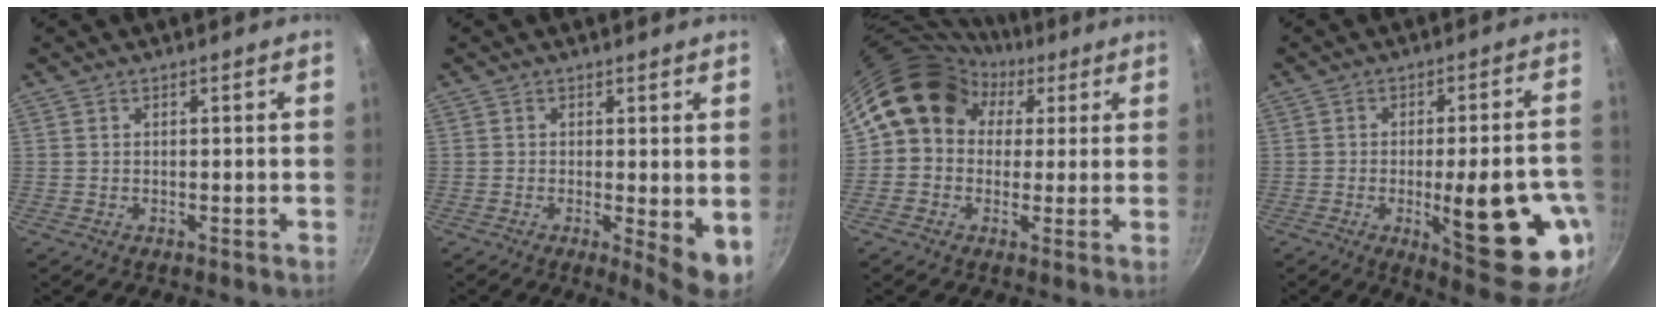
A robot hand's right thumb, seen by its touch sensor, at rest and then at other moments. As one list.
[{"total": 5.7, "force": [-0.4, 1.6, 5.5], "torque": [-0.073, -0.014, -0.004]}, {"total": 12.7, "force": [3.8, 10.6, 5.9], "torque": [-0.059, 0.024, 0.045]}, {"total": 20.4, "force": [-5.3, 6.0, 18.7], "torque": [-0.219, 0.007, -0.061]}]